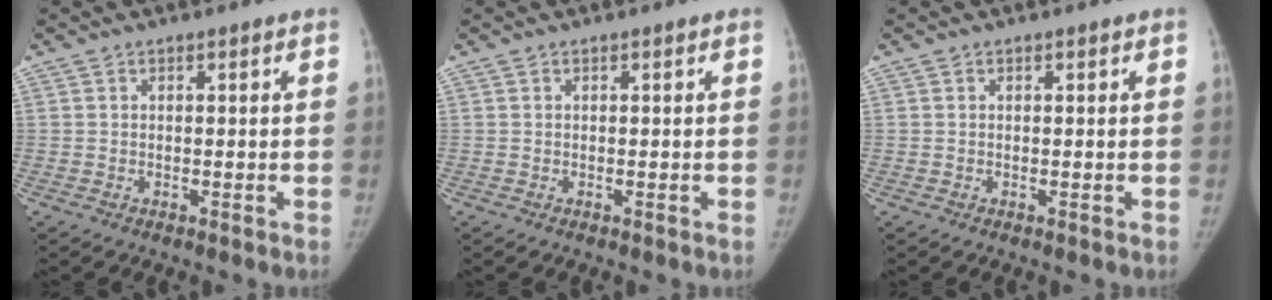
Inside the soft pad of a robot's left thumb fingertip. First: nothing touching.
{"total": 0.0}
{"total": 0.0}